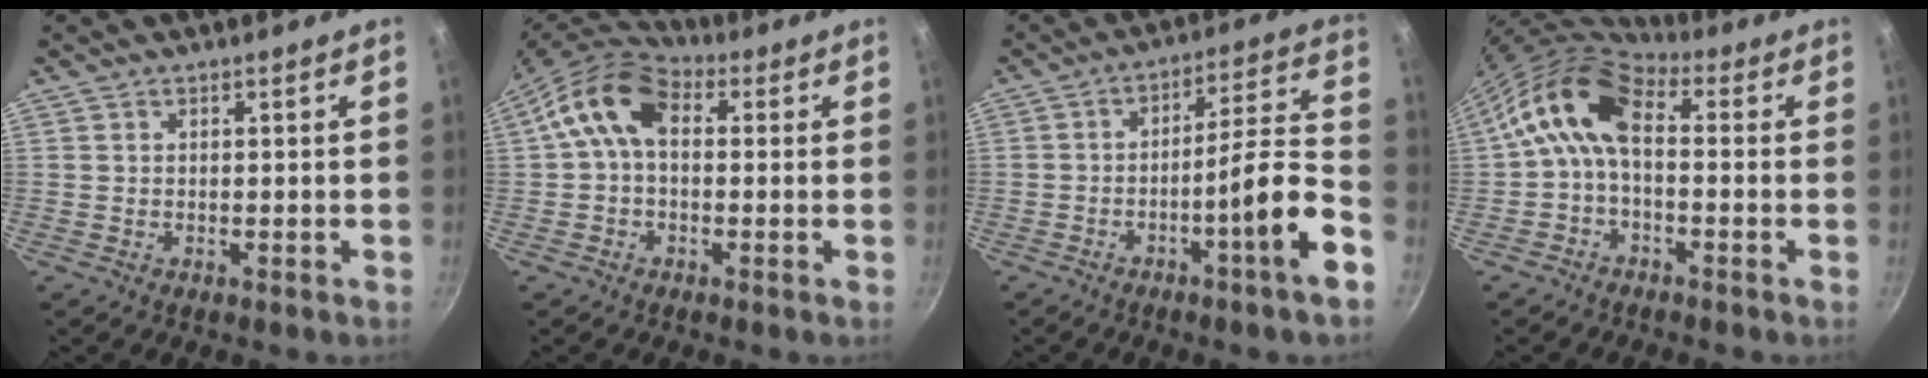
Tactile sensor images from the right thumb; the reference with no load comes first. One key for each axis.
{"total": 10.6, "fx": 1.6, "fy": 7.0, "fz": 7.8, "tx": -0.133, "ty": 0.026, "tz": 0.008}
{"total": 13.6, "fx": -6.0, "fy": 1.1, "fz": 12.1, "tx": -0.159, "ty": 0.051, "tz": -0.096}
{"total": 9.5, "fx": 0.0, "fy": 5.4, "fz": 7.8, "tx": -0.142, "ty": 0.034, "tz": -0.018}